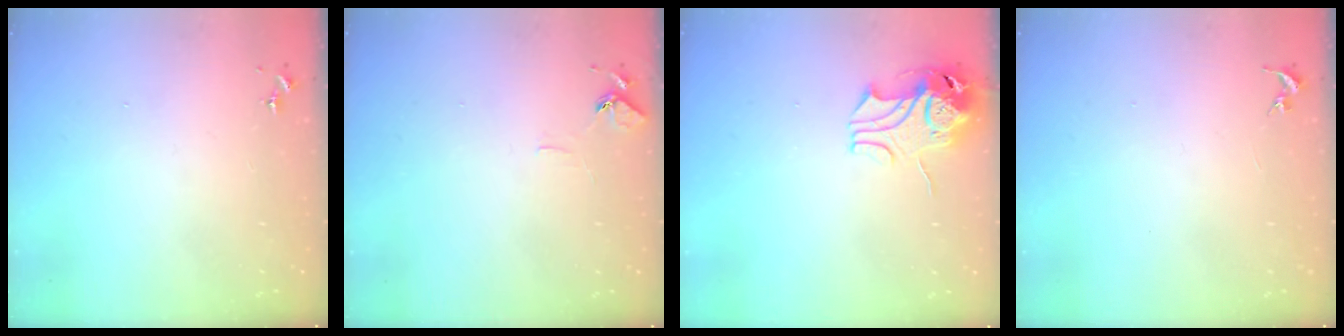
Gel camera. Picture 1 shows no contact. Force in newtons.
{"total": 6.7, "press": 6.6, "slide": 0.8}
{"total": 10.6, "press": 10.5, "slide": 1.5}
{"total": 0.0}